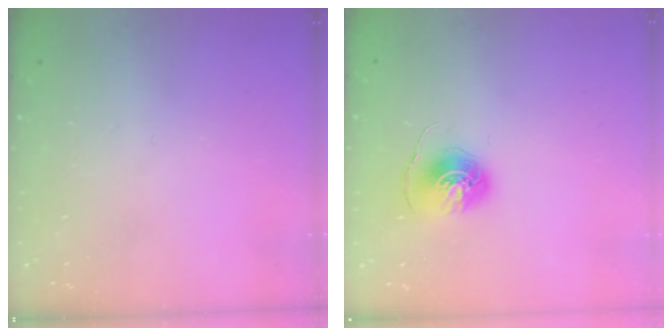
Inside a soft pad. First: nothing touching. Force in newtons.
{"total": 7.1, "press": 7.1, "slide": 0.4}